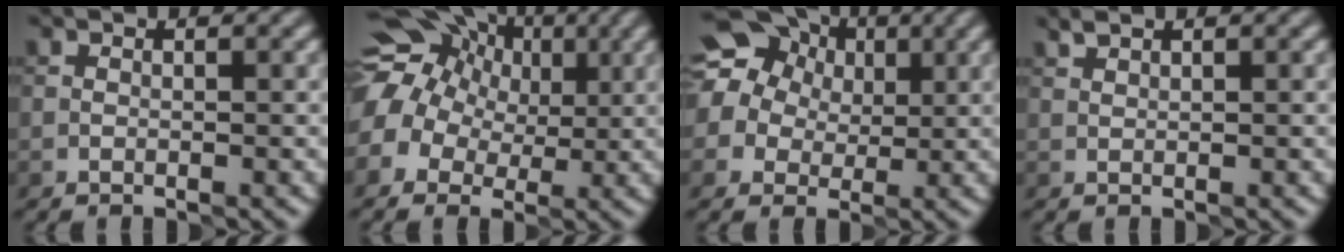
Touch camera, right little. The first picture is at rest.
{"total": 13.4, "force": [4.5, 10.5, 7.0], "torque": [-0.143, 0.050, 0.049]}
{"total": 15.0, "force": [6.0, 12.4, 5.9], "torque": [-0.135, 0.047, 0.087]}
{"total": 0.7, "force": [0.7, 0.0, 0.0], "torque": [0.002, 0.005, 0.016]}